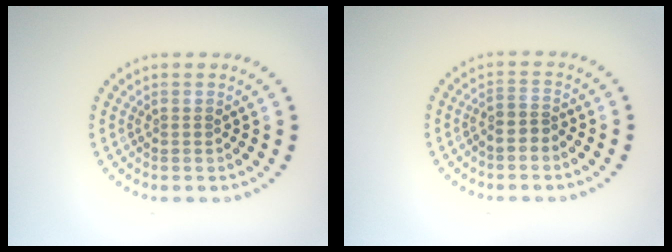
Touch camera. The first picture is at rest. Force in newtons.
{"total": 1.6, "press": 1.4, "slide": 0.8}